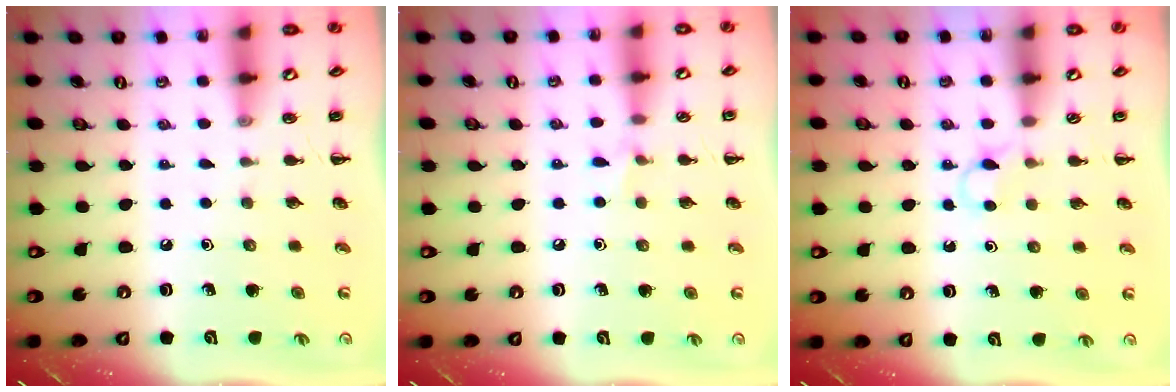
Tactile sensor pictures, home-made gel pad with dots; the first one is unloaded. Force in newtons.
{"total": 3.6, "press": 3.5, "slide": 1.1}
{"total": 2.8, "press": 2.7, "slide": 0.8}